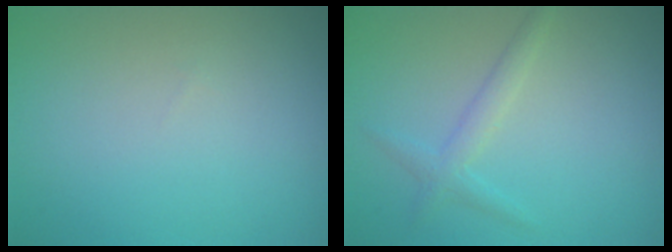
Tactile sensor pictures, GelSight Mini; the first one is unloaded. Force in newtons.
{"total": 1.8, "press": 1.8, "slide": 0.0}